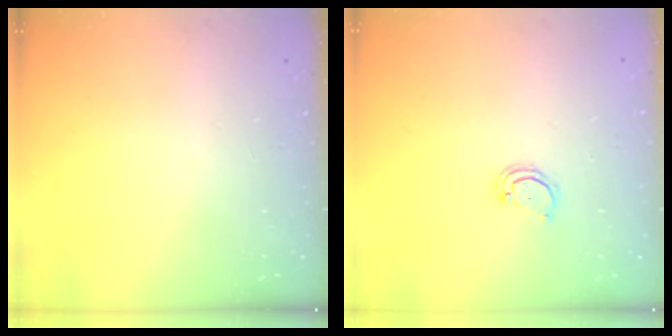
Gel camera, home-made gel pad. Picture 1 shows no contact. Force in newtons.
{"total": 2.2, "press": 2.2, "slide": 0.2}